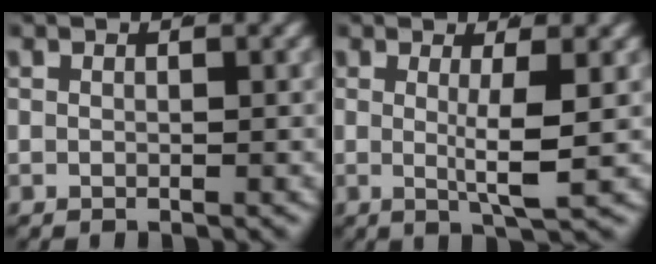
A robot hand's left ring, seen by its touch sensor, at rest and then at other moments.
{"total": 3.8, "force": [0.2, 0.0, 3.8], "torque": [-0.061, -0.014, 0.008]}